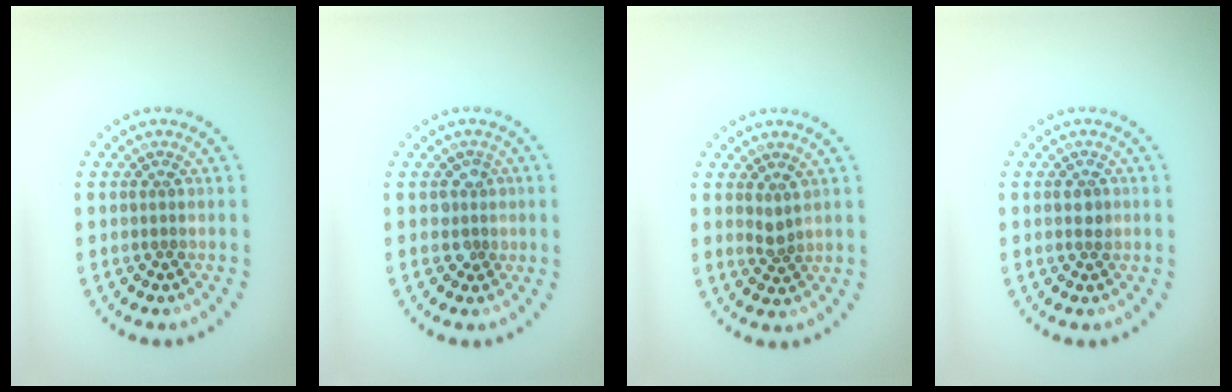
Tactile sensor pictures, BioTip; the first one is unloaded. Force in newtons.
{"total": 1.5, "press": 1.3, "slide": 0.8}
{"total": 1.2, "press": 1.0, "slide": 0.7}
{"total": 1.0, "press": 1.0, "slide": 0.1}